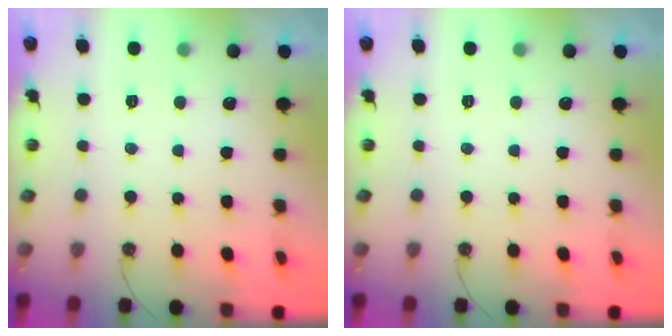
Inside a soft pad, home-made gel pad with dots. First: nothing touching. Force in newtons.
{"total": 0.0}